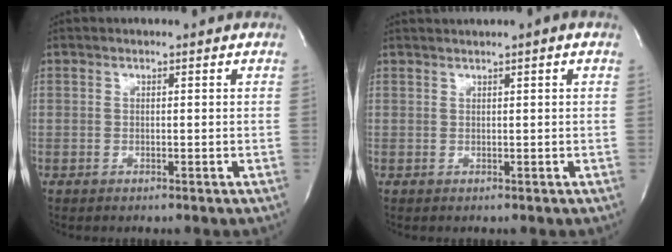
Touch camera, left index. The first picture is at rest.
{"total": 1.5, "force": [0.7, -0.4, 1.3], "torque": [-0.025, 0.008, 0.015]}